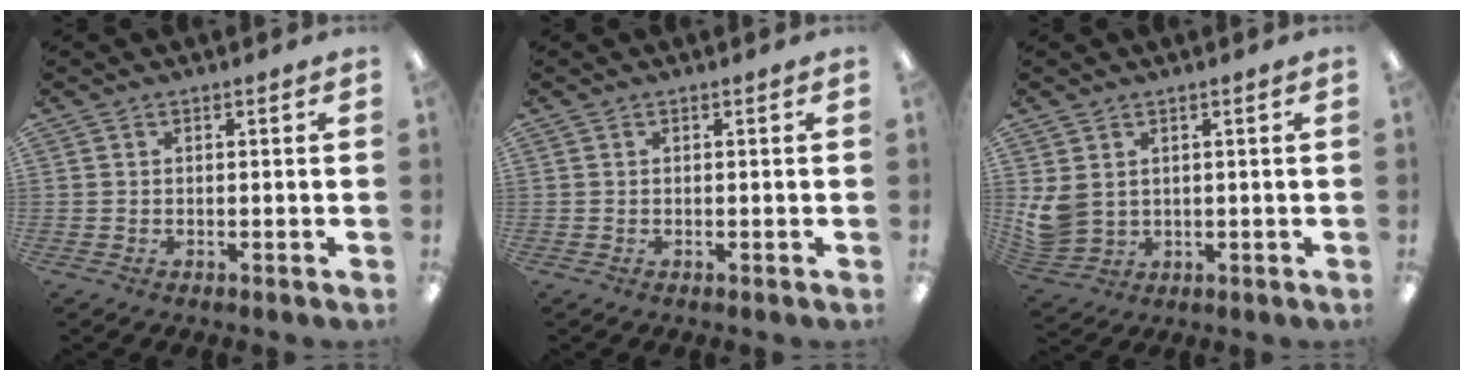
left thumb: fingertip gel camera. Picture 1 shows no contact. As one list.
[{"total": 0.0}, {"total": 5.9, "force": [2.1, 4.7, 2.9], "torque": [-0.082, -0.007, 0.042]}]